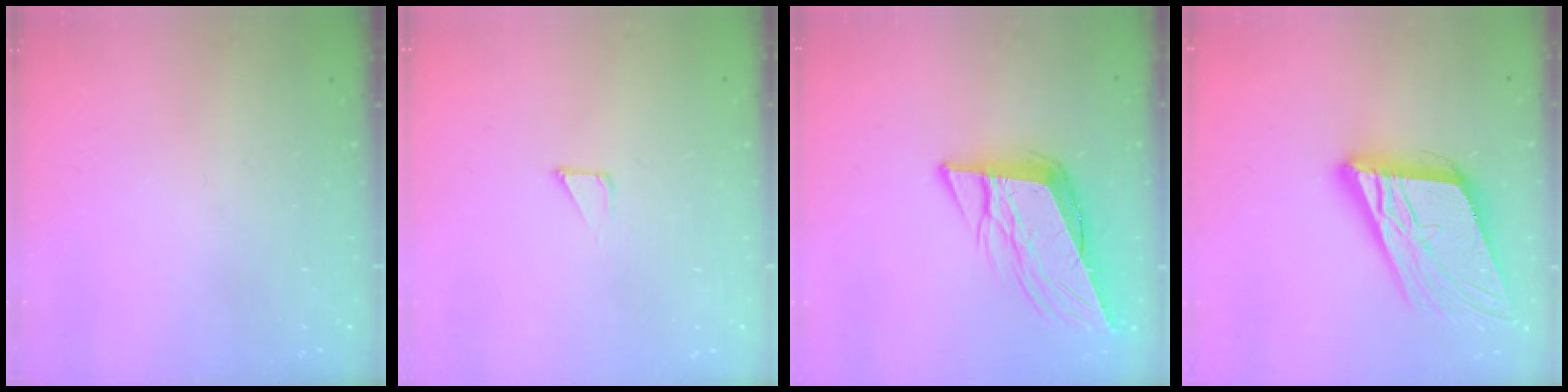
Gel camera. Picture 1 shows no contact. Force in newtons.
{"total": 1.2, "press": 1.2, "slide": 0.0}
{"total": 11.8, "press": 11.2, "slide": 3.6}
{"total": 18.8, "press": 18.5, "slide": 3.5}